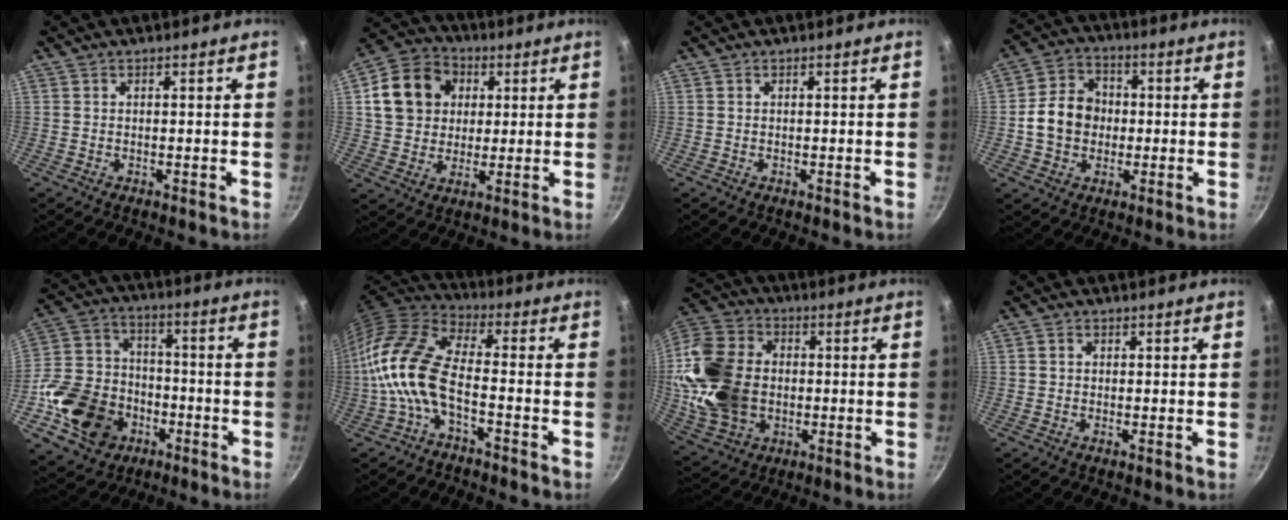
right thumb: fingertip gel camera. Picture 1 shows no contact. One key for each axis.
{"total": 13.6, "fx": 3.5, "fy": 11.3, "fz": 6.9, "tx": -0.104, "ty": 0.012, "tz": 0.048}
{"total": 0.0}
{"total": 10.3, "fx": -0.4, "fy": 8.6, "fz": 5.7, "tx": -0.071, "ty": 0.020, "tz": -0.019}
{"total": 19.9, "fx": -7.1, "fy": 15.6, "fz": 10.0, "tx": -0.167, "ty": 0.049, "tz": -0.112}
{"total": 13.2, "fx": -3.9, "fy": 6.2, "fz": 11.0, "tx": -0.229, "ty": 0.039, "tz": -0.092}
{"total": 20.4, "fx": -0.5, "fy": 15.4, "fz": 13.4, "tx": -0.250, "ty": 0.017, "tz": -0.002}
{"total": 0.9, "fx": 0.1, "fy": 0.8, "fz": 0.5, "tx": -0.008, "ty": 0.003, "tz": -0.001}